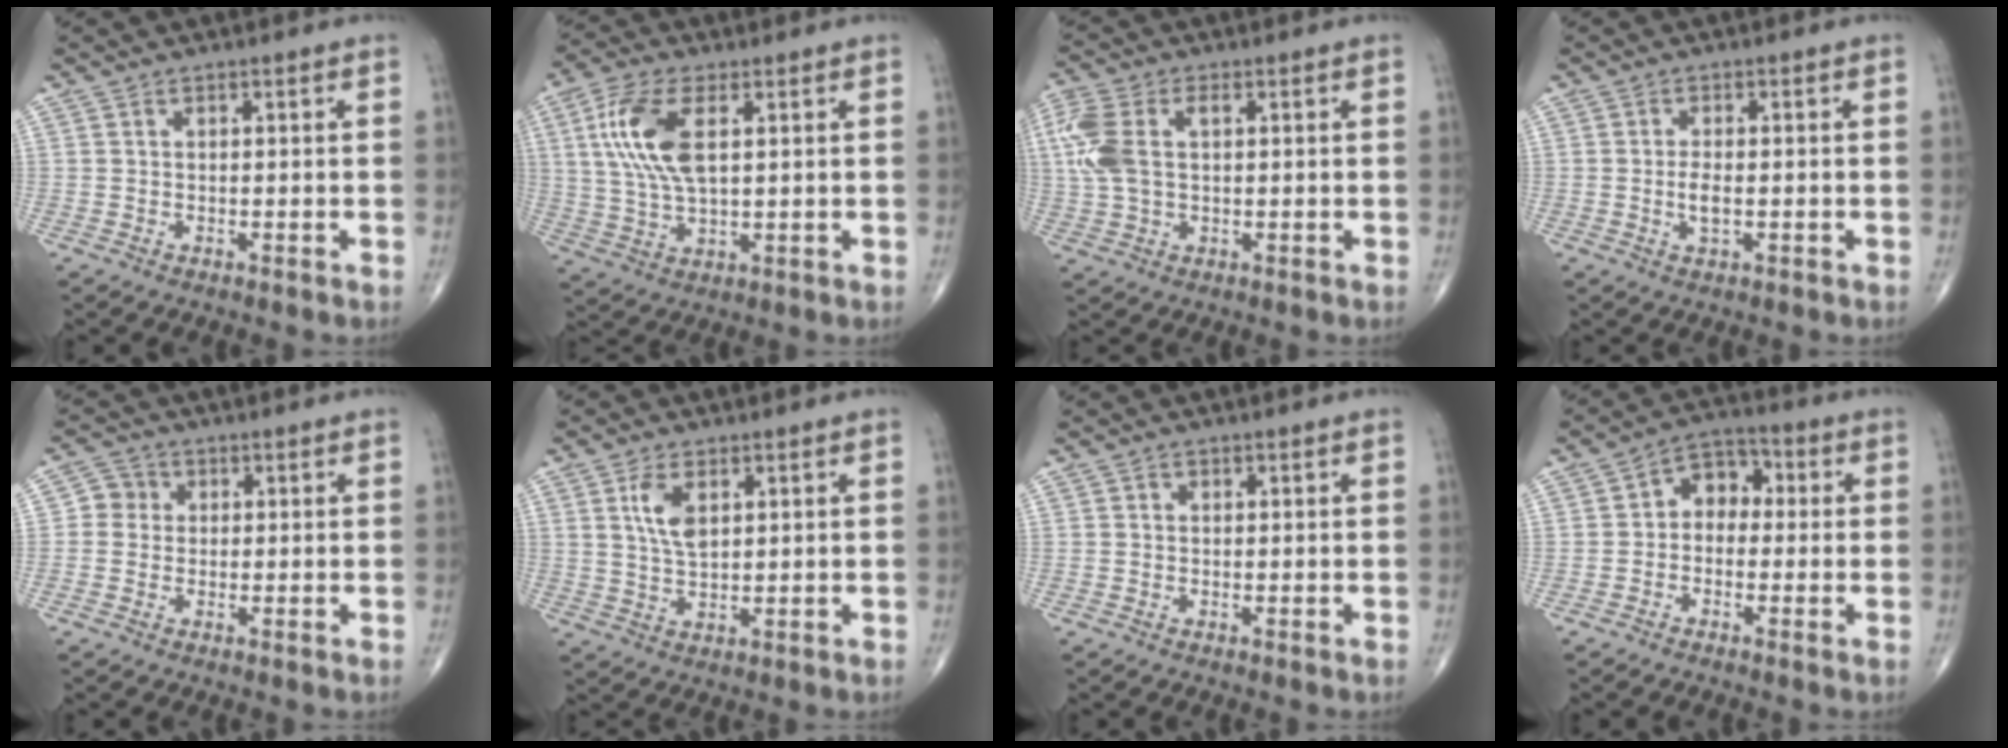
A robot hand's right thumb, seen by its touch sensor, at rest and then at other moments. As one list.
[{"total": 12.2, "force": [3.2, 5.6, 10.4], "torque": [-0.226, 0.000, 0.065]}, {"total": 10.6, "force": [2.0, 6.2, 8.4], "torque": [-0.215, 0.018, 0.041]}, {"total": 3.0, "force": [-0.5, 1.3, 2.7], "torque": [-0.051, 0.000, -0.008]}, {"total": 3.7, "force": [0.3, 3.6, 1.0], "torque": [0.008, 0.008, -0.005]}, {"total": 6.0, "force": [2.1, 3.1, 4.8], "torque": [-0.091, -0.009, 0.044]}, {"total": 0.6, "force": [0.1, 0.6, 0.2], "torque": [0.003, 0.001, -0.001]}, {"total": 6.8, "force": [0.0, 5.1, 4.5], "torque": [-0.037, 0.028, -0.016]}]